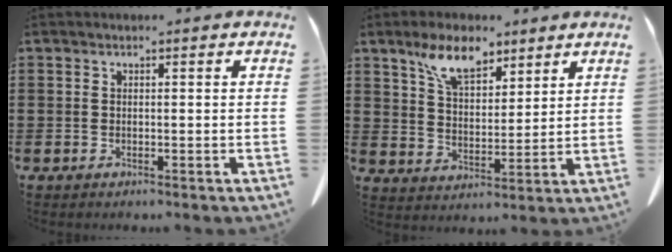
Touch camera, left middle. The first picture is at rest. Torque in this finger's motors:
{"motor_torque": [0.61, 0.60, 0.00, -0.03]}